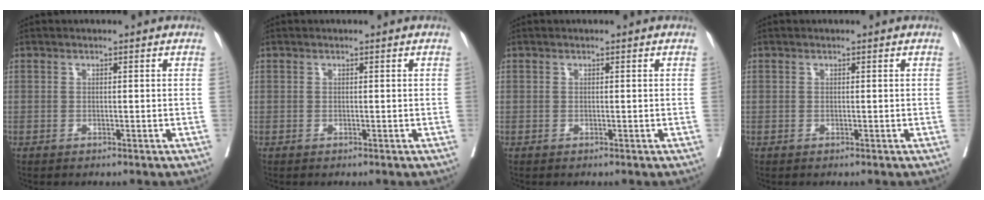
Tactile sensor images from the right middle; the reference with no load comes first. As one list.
[{"total": 0.0}, {"total": 0.0}, {"total": 0.0}]